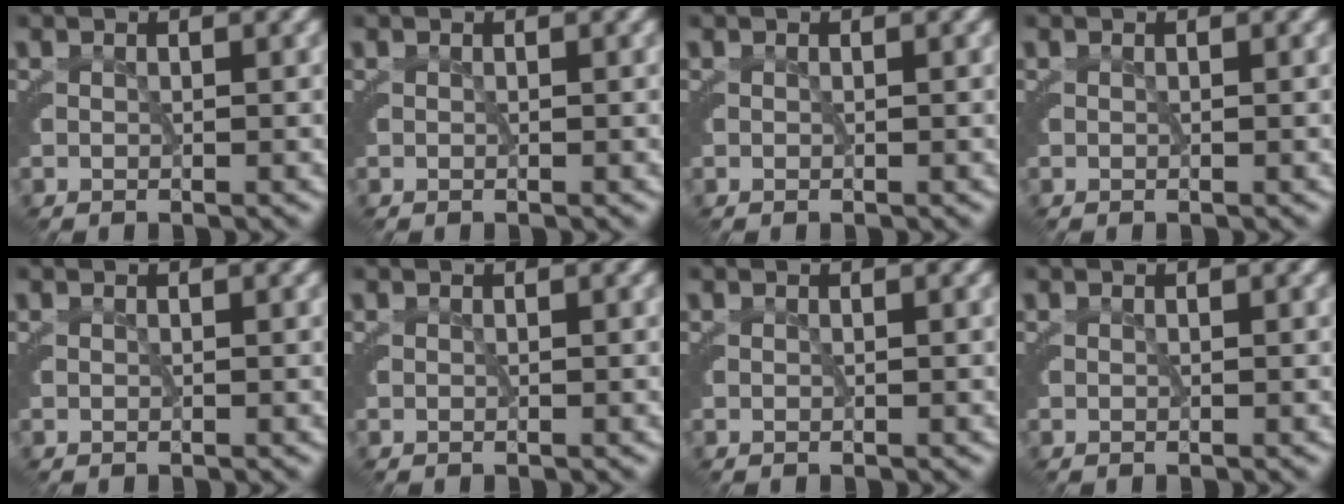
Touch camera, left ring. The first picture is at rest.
{"total": 0.0}
{"total": 0.0}
{"total": 0.0}
{"total": 0.0}
{"total": 0.0}
{"total": 0.0}
{"total": 0.0}